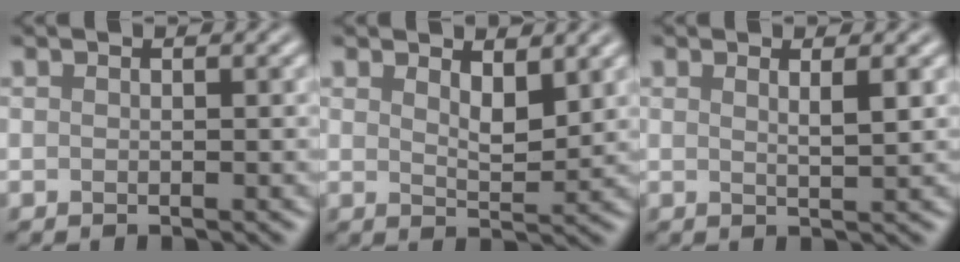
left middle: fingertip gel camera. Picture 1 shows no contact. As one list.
[{"total": 2.6, "force": [1.7, 1.0, 1.7], "torque": [-0.030, -0.006, 0.030]}, {"total": 1.5, "force": [0.8, 0.4, 1.2], "torque": [-0.014, 0.000, 0.009]}]